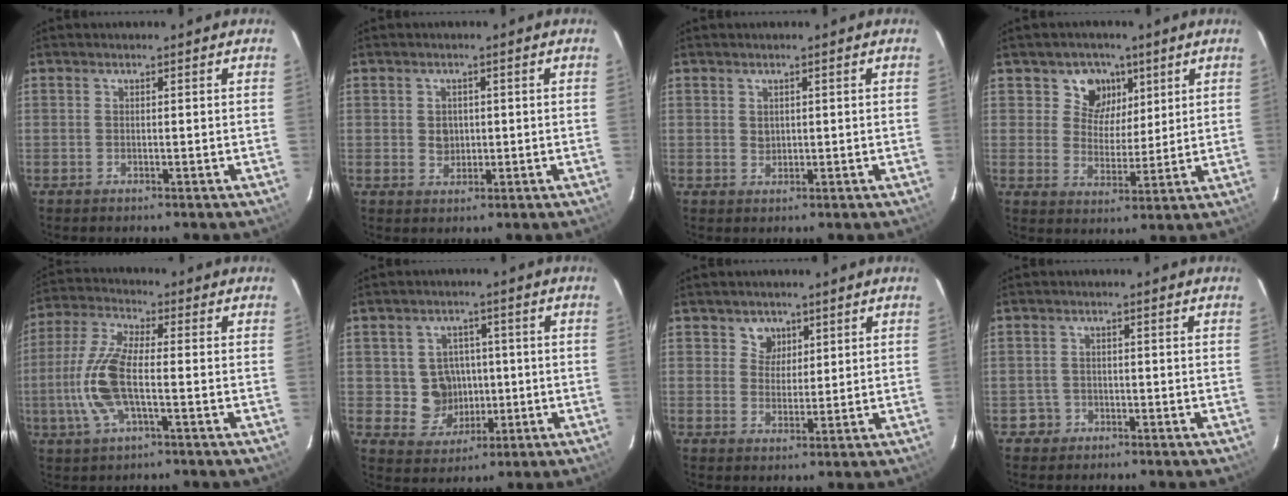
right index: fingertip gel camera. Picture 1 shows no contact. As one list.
[{"total": 2.9, "force": [0.1, 2.6, 1.2], "torque": [-0.019, 0.004, 0.004]}, {"total": 1.4, "force": [0.6, 1.2, 0.4], "torque": [-0.005, 0.004, 0.012]}, {"total": 7.3, "force": [3.6, 6.2, 1.8], "torque": [-0.024, -0.001, 0.059]}, {"total": 11.9, "force": [-2.4, 3.7, 11.0], "torque": [-0.247, 0.002, -0.052]}, {"total": 7.6, "force": [-0.3, 7.3, 1.9], "torque": [-0.053, 0.018, 0.013]}, {"total": 3.7, "force": [2.0, 3.2, 0.3], "torque": [0.006, 0.007, 0.034]}, {"total": 2.5, "force": [-1.1, 2.2, -0.1], "torque": [-0.002, 0.012, -0.017]}]